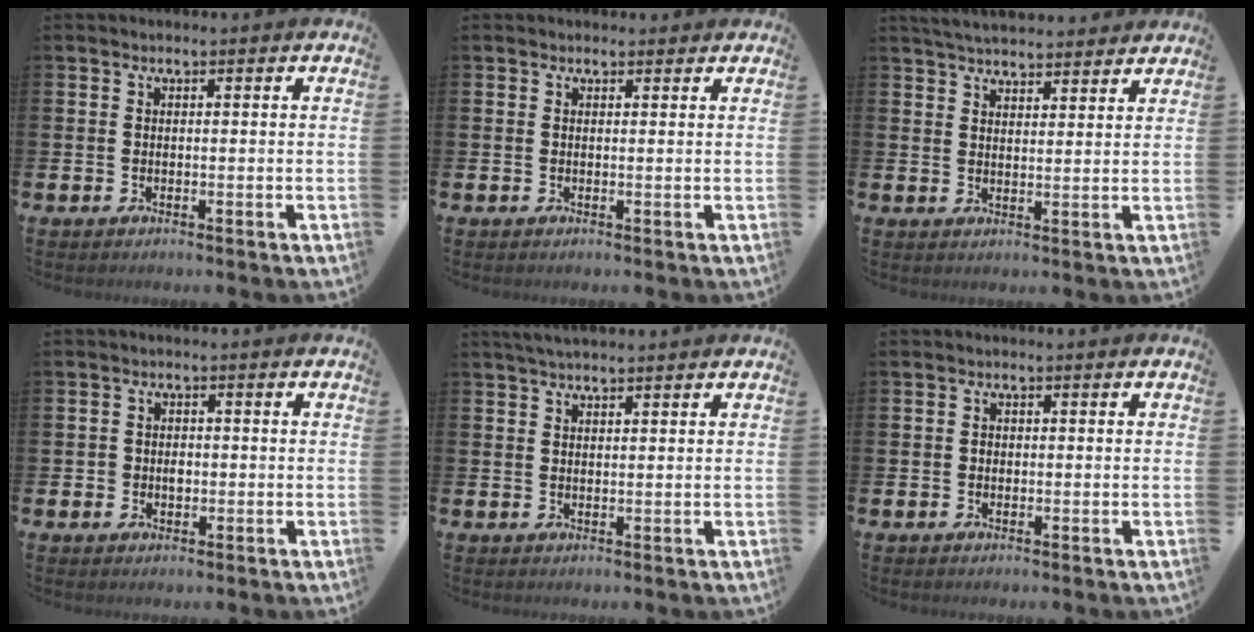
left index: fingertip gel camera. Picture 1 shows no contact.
{"total": 0.7, "force": [0.6, 0.4, 0.1], "torque": [0.011, 0.001, 0.008]}
{"total": 4.5, "force": [4.4, 0.5, 0.5], "torque": [-0.017, -0.021, 0.080]}
{"total": 1.7, "force": [-0.1, 1.6, 0.6], "torque": [-0.001, 0.002, -0.009]}
{"total": 2.4, "force": [2.2, 0.4, 0.9], "torque": [-0.018, -0.002, 0.039]}
{"total": 0.8, "force": [-0.1, 0.7, 0.3], "torque": [0.000, 0.003, -0.005]}